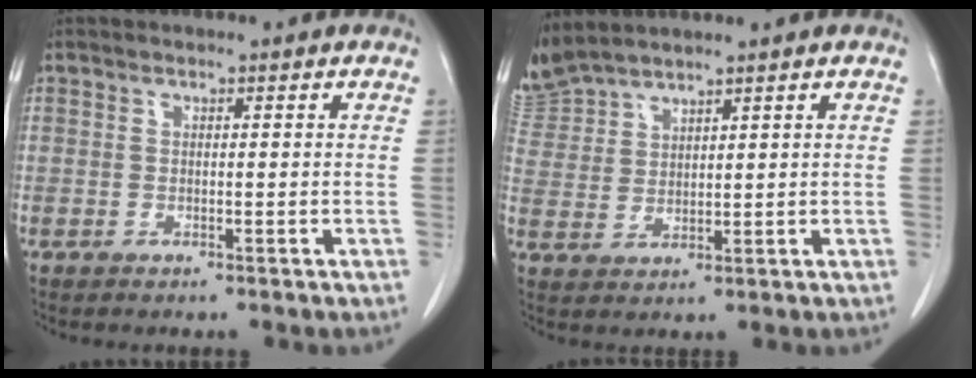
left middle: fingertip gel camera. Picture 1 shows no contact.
{"total": 6.4, "force": [6.4, 0.2, 0.9], "torque": [-0.041, 0.013, 0.142]}